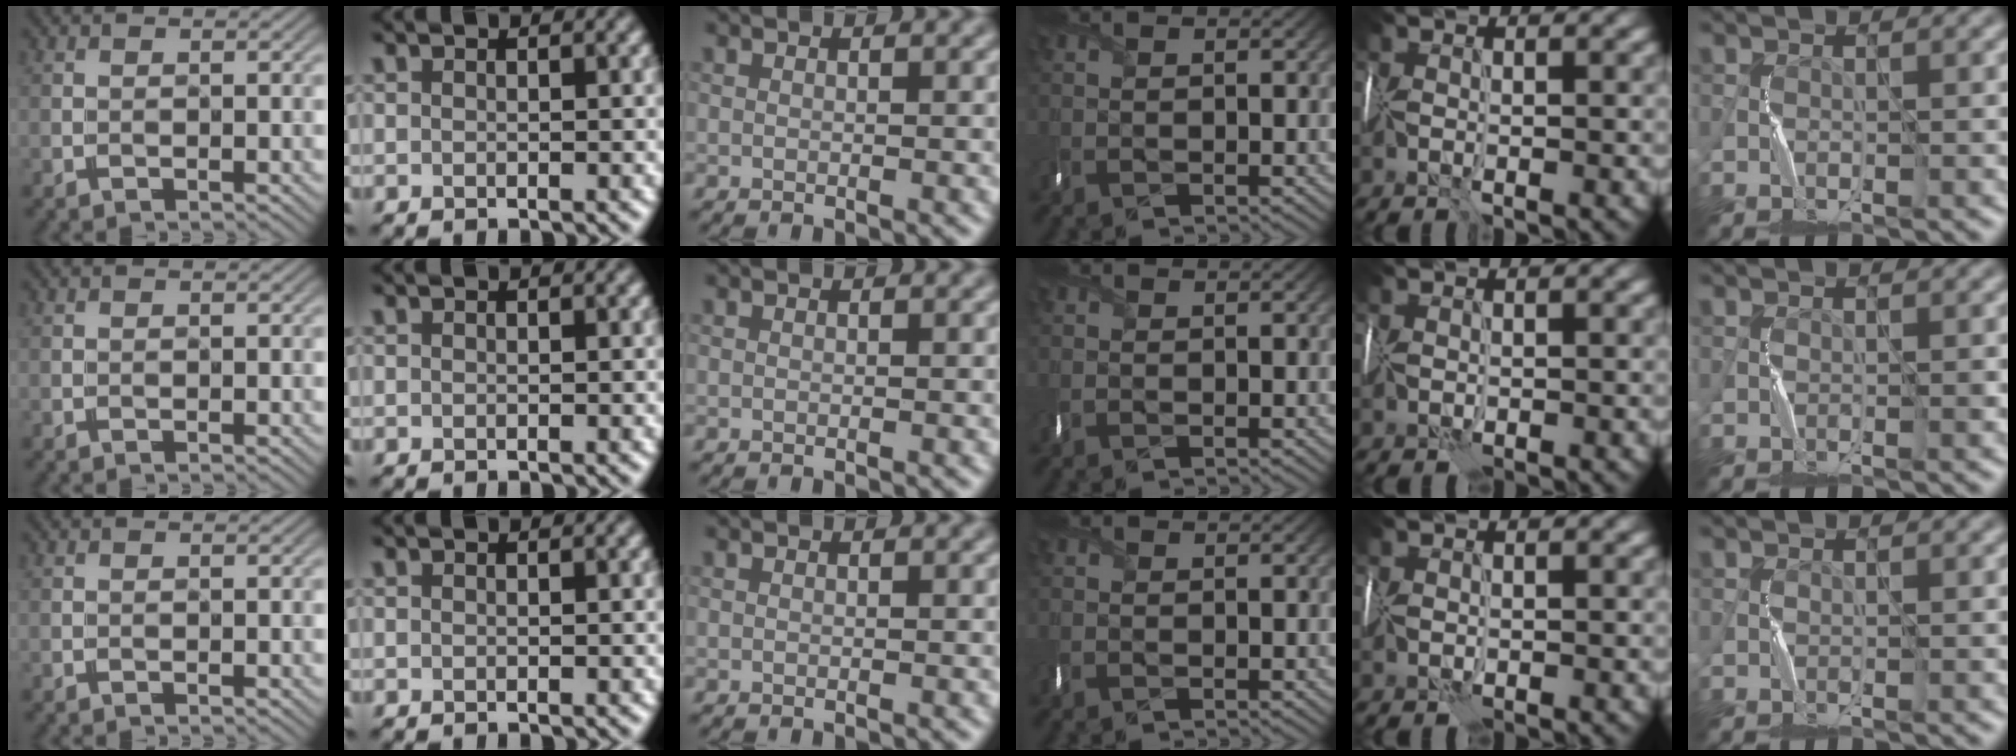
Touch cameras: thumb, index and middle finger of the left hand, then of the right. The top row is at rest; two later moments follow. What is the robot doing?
{"motion": "wrap", "object": "sponge"}